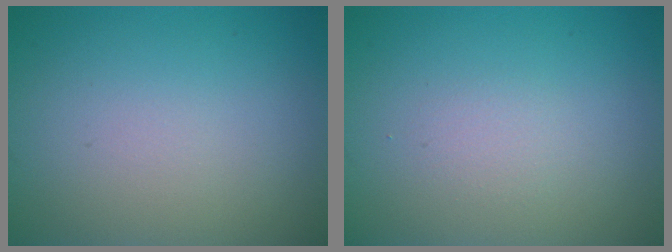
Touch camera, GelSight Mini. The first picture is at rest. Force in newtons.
{"total": 2.6, "press": 2.6, "slide": 0.3}